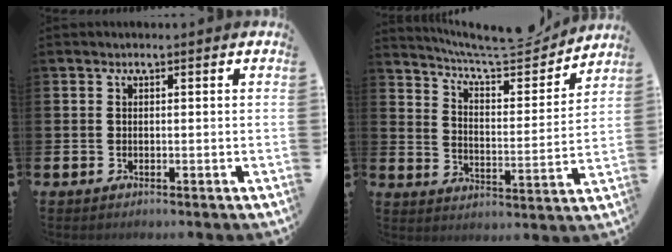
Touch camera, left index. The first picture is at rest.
{"total": 7.5, "force": [7.0, 1.1, 2.4], "torque": [-0.073, -0.051, 0.119]}